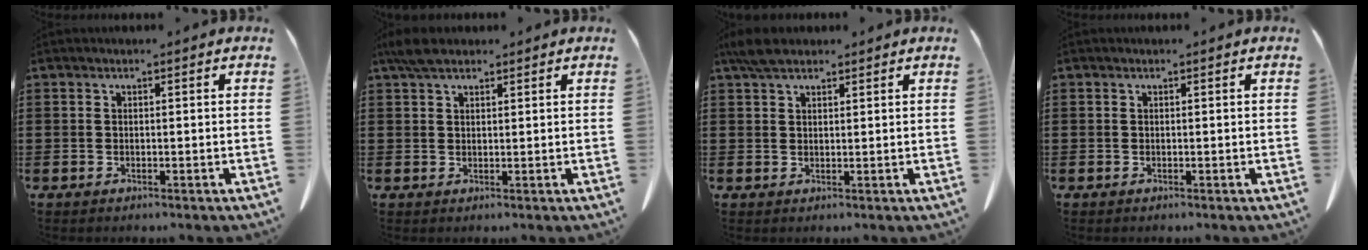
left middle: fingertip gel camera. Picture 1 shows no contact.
{"total": 3.5, "force": [2.7, 1.3, 1.8], "torque": [-0.043, 0.004, 0.052]}
{"total": 3.8, "force": [2.9, 1.4, 1.9], "torque": [-0.046, 0.003, 0.057]}
{"total": 0.0}